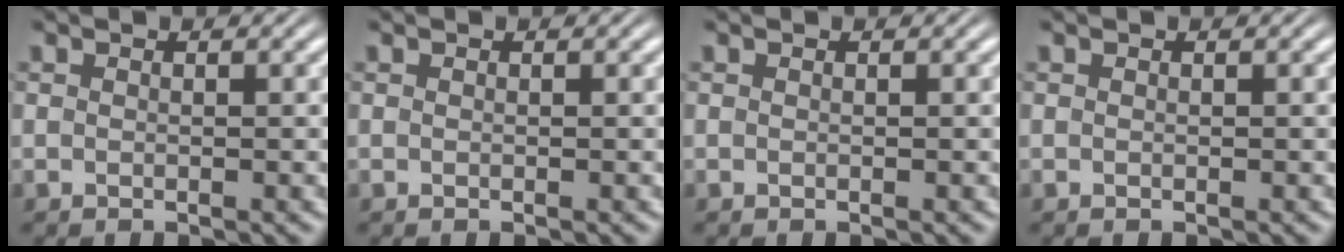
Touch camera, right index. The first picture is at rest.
{"total": 0.0}
{"total": 0.0}
{"total": 0.0}